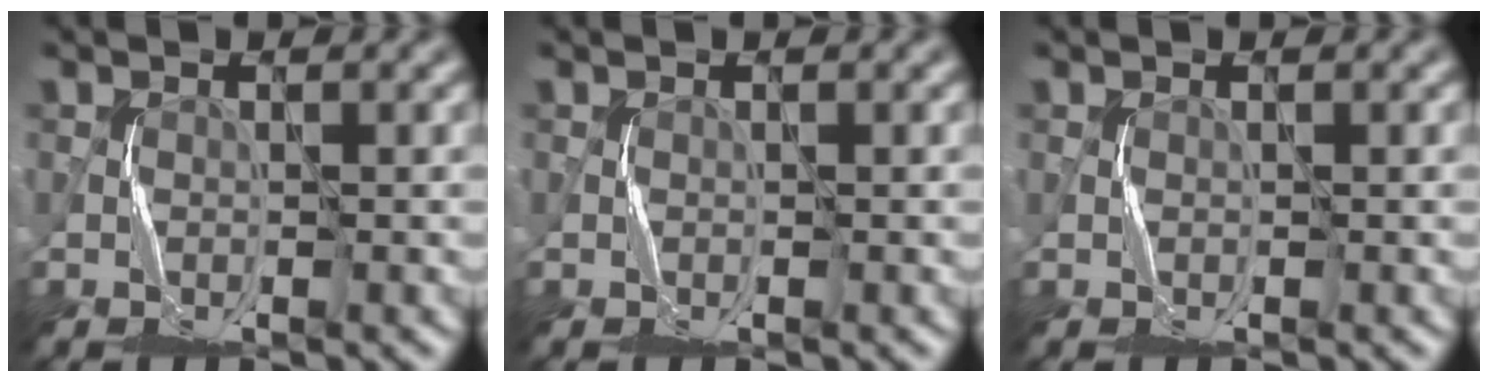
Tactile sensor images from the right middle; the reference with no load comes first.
{"total": 0.0}
{"total": 0.0}